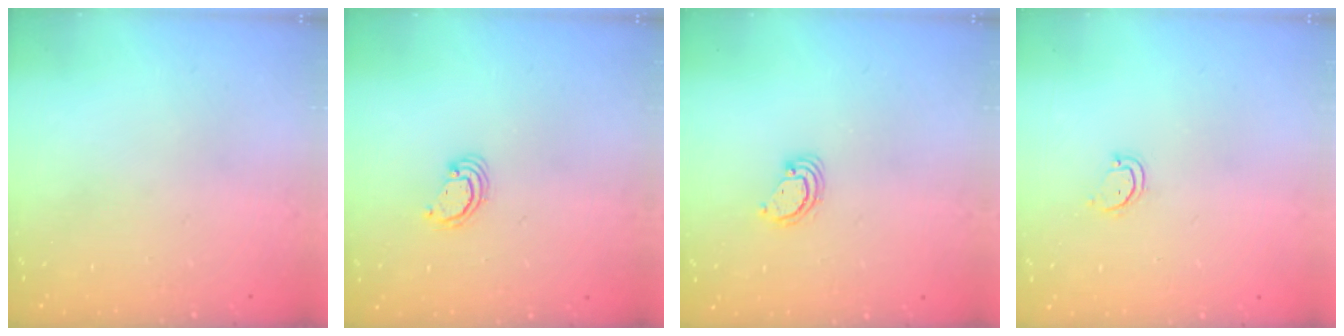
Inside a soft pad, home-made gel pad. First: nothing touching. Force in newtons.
{"total": 2.5, "press": 2.5, "slide": 0.2}
{"total": 2.9, "press": 2.9, "slide": 0.3}
{"total": 2.7, "press": 2.6, "slide": 0.3}